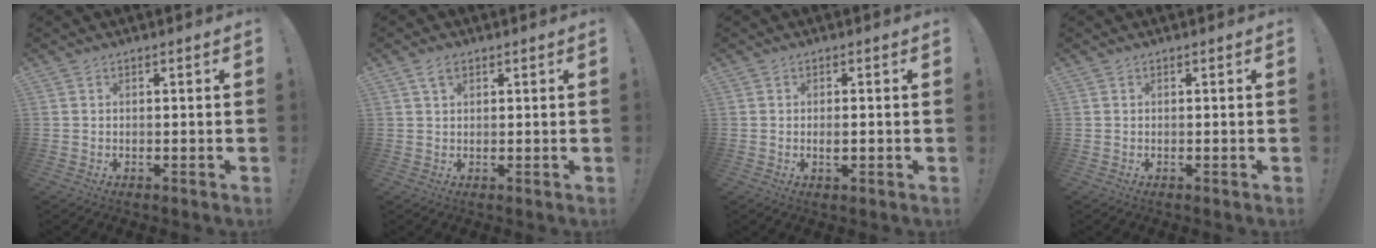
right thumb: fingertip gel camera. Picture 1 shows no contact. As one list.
[{"total": 3.0, "force": [1.7, 1.8, 1.8], "torque": [-0.026, -0.001, 0.029]}, {"total": 1.5, "force": [-0.4, 0.5, 1.3], "torque": [-0.012, -0.004, -0.009]}, {"total": 0.0}]